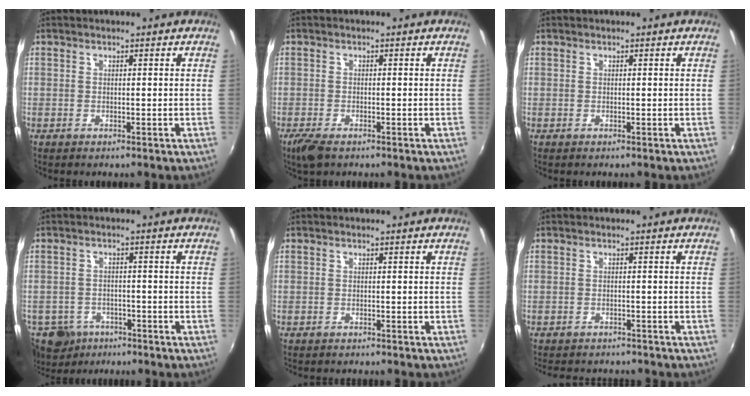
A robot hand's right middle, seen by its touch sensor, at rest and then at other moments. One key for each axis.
{"total": 3.8, "fx": -2.6, "fy": 1.4, "fz": 2.4, "tx": -0.059, "ty": -0.014, "tz": -0.049}
{"total": 0.0}
{"total": 10.7, "fx": -6.7, "fy": 7.4, "fz": 3.8, "tx": -0.115, "ty": -0.013, "tz": -0.103}
{"total": 1.0, "fx": -0.9, "fy": 0.4, "fz": 0.0, "tx": -0.005, "ty": -0.001, "tz": -0.015}
{"total": 5.5, "fx": -4.8, "fy": 2.1, "fz": 1.5, "tx": -0.040, "ty": -0.011, "tz": -0.070}